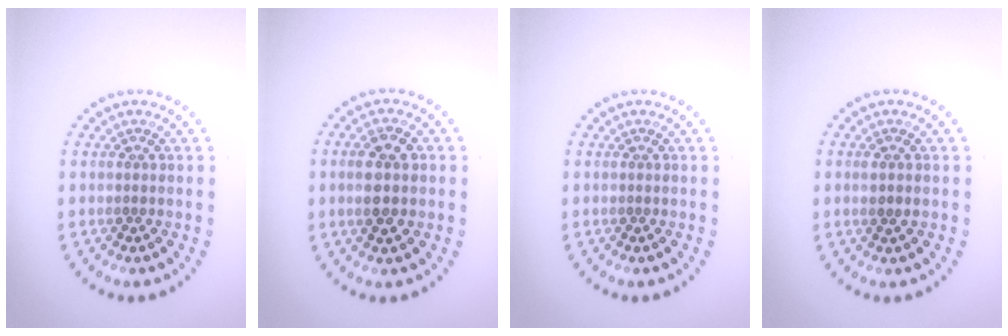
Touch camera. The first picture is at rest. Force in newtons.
{"total": 3.3, "press": 3.3, "slide": 0.3}
{"total": 0.0}
{"total": 0.6, "press": 0.6, "slide": 0.2}